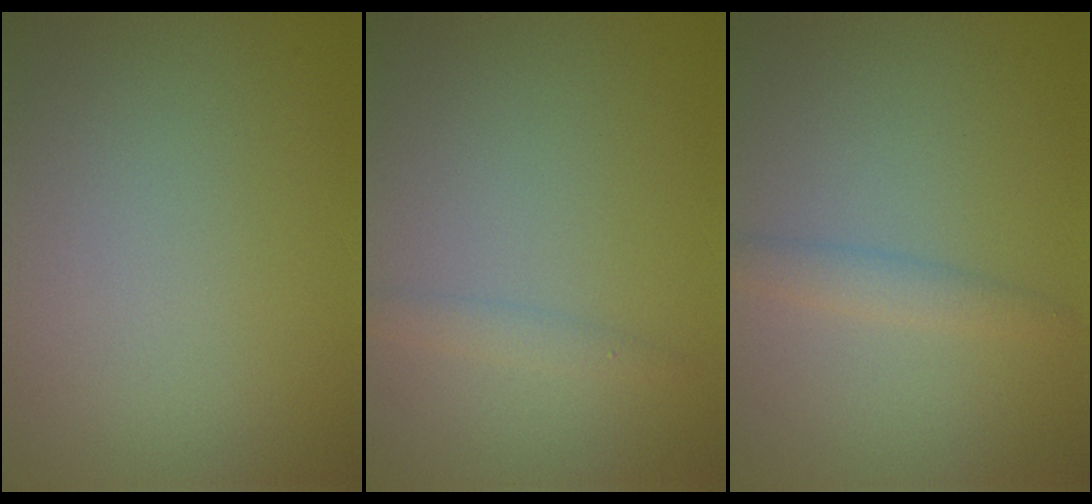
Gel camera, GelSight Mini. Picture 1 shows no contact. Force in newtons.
{"total": 1.2, "press": 1.2, "slide": 0.0}
{"total": 1.7, "press": 1.7, "slide": 0.1}